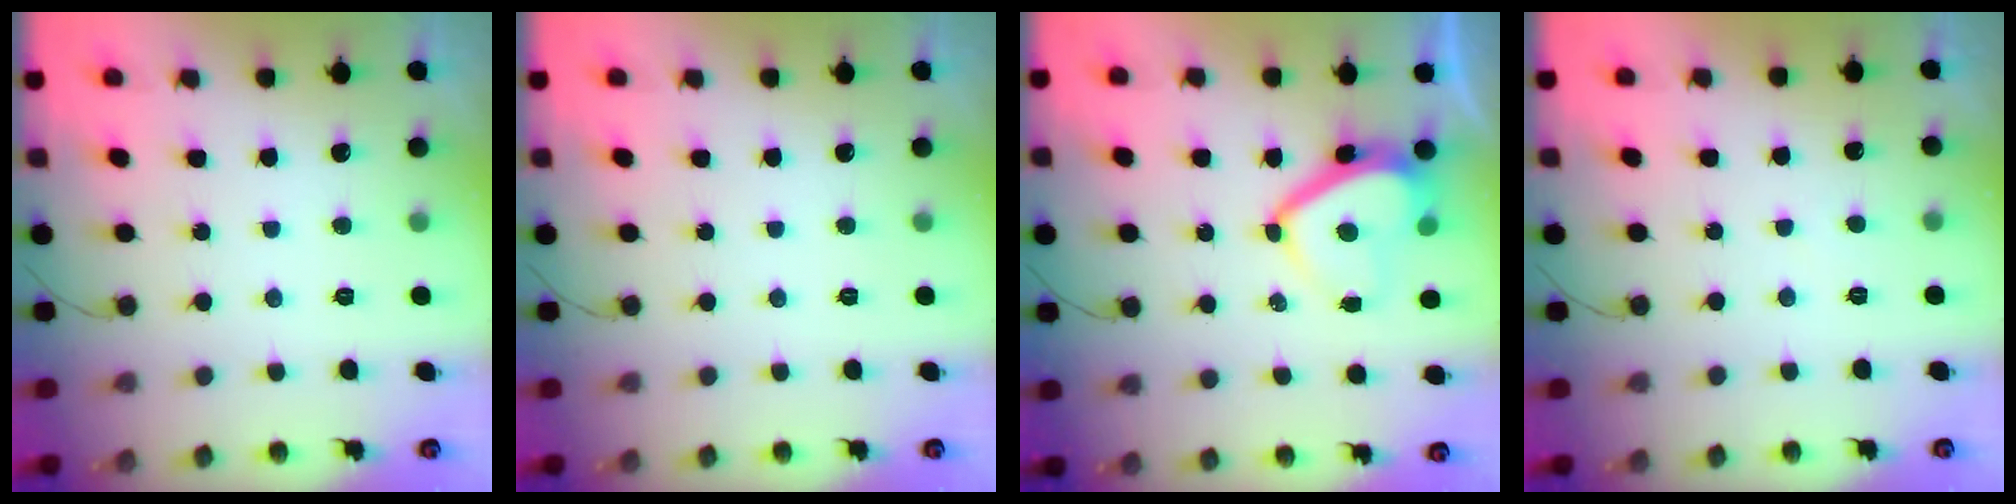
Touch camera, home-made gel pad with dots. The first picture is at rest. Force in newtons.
{"total": 0.0}
{"total": 7.7, "press": 7.7, "slide": 0.7}
{"total": 0.8, "press": 0.7, "slide": 0.3}